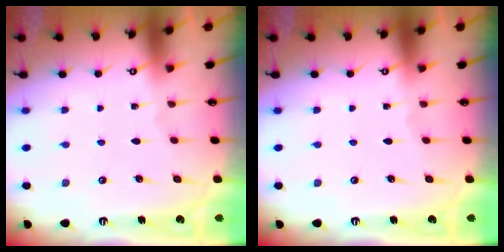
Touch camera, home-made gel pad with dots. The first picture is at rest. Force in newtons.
{"total": 0.0}